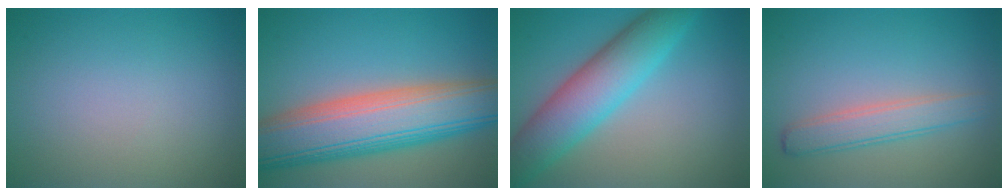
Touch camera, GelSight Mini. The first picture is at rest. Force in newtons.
{"total": 11.7, "press": 11.7, "slide": 0.5}
{"total": 7.6, "press": 7.6, "slide": 0.2}
{"total": 3.0, "press": 3.0, "slide": 0.1}